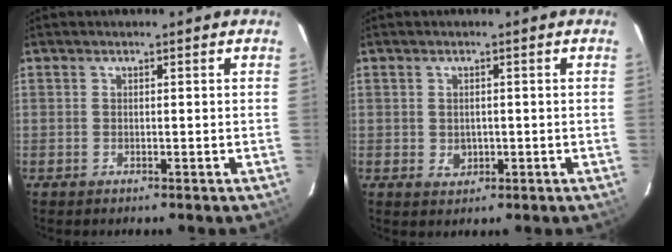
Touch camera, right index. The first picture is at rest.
{"total": 2.5, "force": [-0.3, 2.1, 1.4], "torque": [-0.023, 0.001, 0.002]}